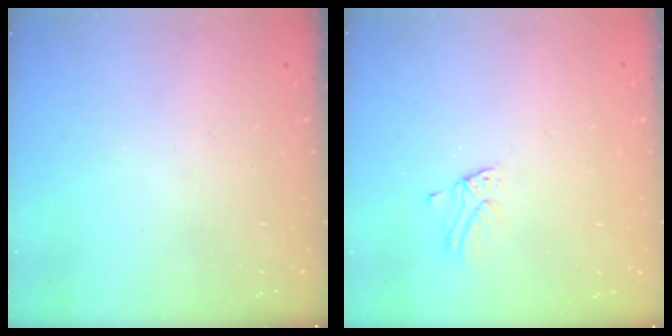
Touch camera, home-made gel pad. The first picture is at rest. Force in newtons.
{"total": 1.8, "press": 1.8, "slide": 0.1}